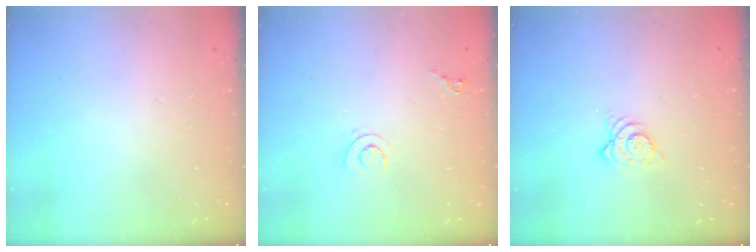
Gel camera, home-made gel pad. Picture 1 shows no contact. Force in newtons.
{"total": 6.6, "press": 6.5, "slide": 0.7}
{"total": 5.7, "press": 5.7, "slide": 0.1}